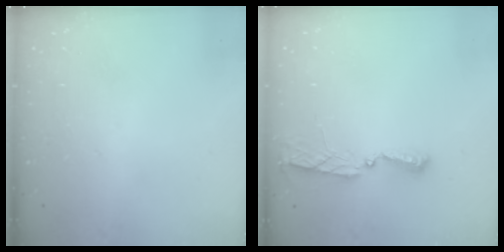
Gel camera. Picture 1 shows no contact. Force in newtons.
{"total": 4.0, "press": 4.0, "slide": 0.5}